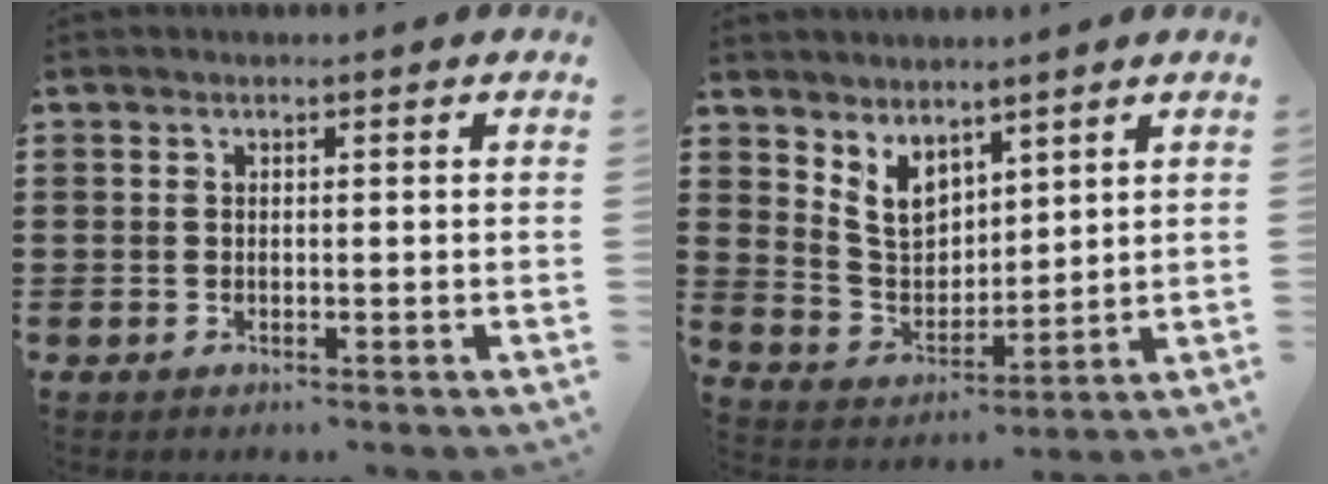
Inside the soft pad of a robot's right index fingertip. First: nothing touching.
{"total": 5.9, "force": [4.0, 3.8, 2.3], "torque": [-0.066, -0.006, 0.076]}